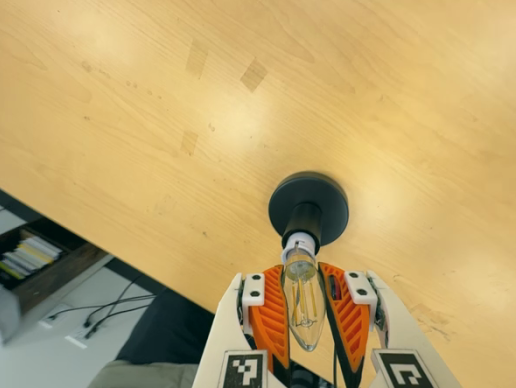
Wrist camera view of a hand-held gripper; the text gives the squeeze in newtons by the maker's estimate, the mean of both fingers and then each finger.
{"total": 18.4, "left": 17.4, "right": 19.5}